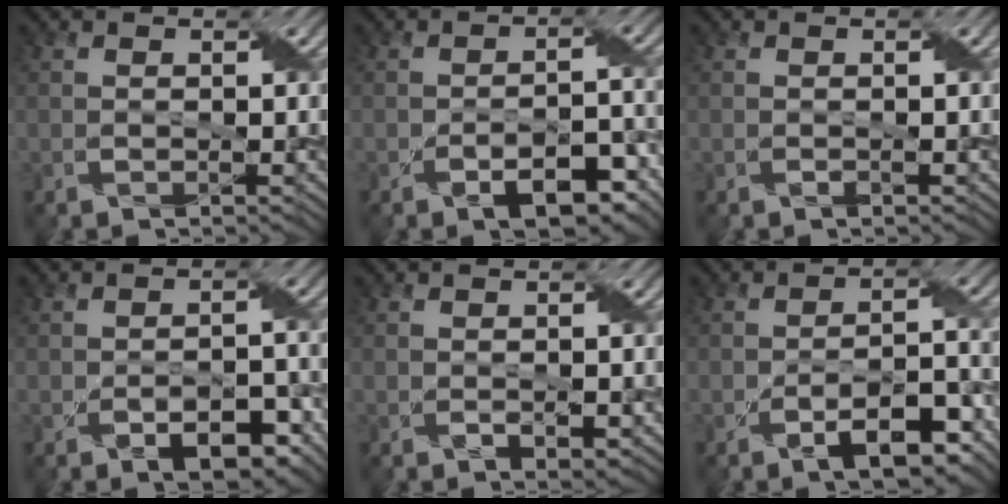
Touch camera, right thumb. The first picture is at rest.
{"total": 6.7, "force": [-3.7, 3.1, 4.6], "torque": [-0.069, -0.007, -0.052]}
{"total": 0.5, "force": [-0.3, 0.3, 0.3], "torque": [-0.005, 0.000, -0.003]}
{"total": 5.2, "force": [-2.6, 2.7, 3.5], "torque": [-0.051, -0.006, -0.034]}
{"total": 1.5, "force": [-0.5, 0.9, 1.1], "torque": [-0.021, -0.006, -0.002]}
{"total": 7.9, "force": [-4.6, 3.1, 5.7], "torque": [-0.088, -0.002, -0.072]}